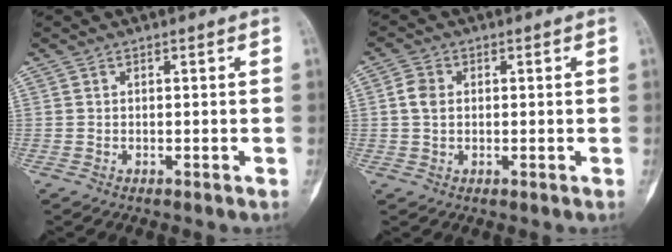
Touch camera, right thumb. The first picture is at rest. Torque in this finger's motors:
{"motor_torque": [-0.64, 0.21, 0.53, 0.05, 0.00]}